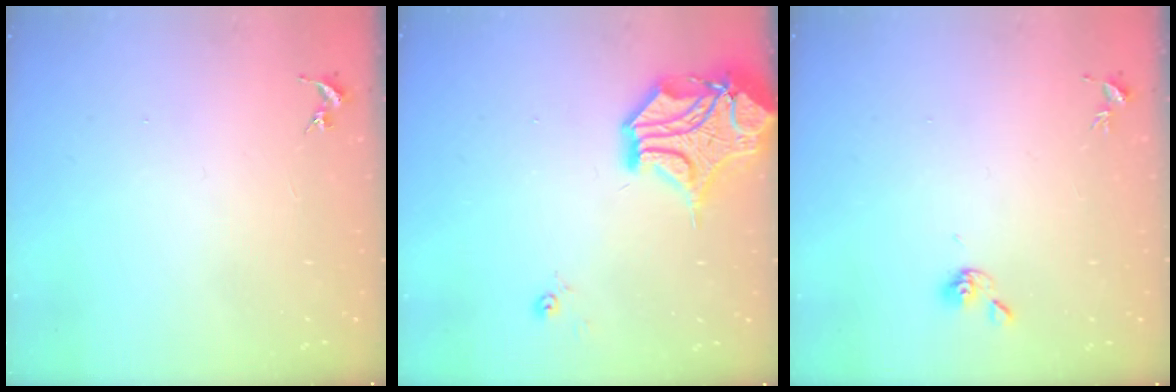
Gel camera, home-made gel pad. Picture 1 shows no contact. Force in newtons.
{"total": 16.9, "press": 16.8, "slide": 2.5}
{"total": 5.6, "press": 5.6, "slide": 1.0}